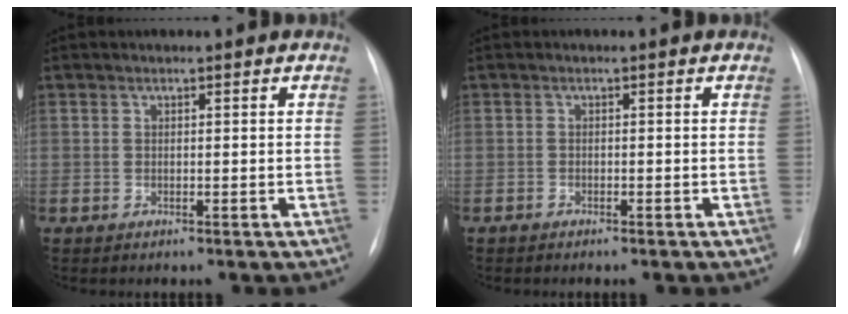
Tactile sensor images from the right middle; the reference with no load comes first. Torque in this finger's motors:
{"motor_torque": [-0.10, -0.08, -0.04, 0.00]}